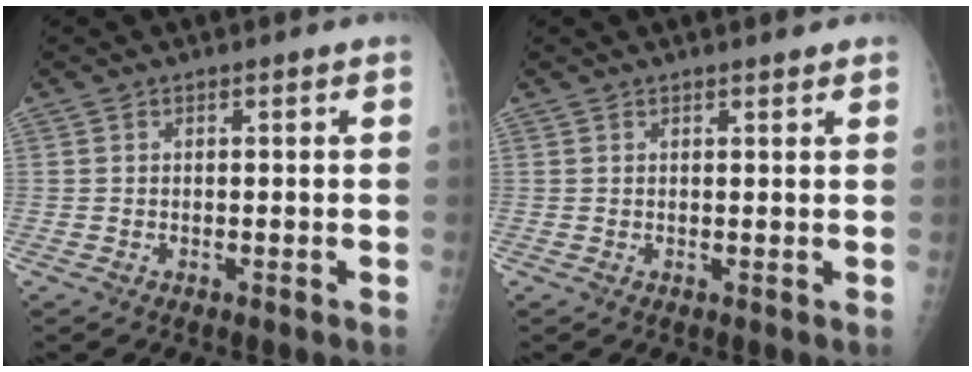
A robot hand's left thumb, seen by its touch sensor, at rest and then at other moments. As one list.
[{"total": 1.5, "force": [1.3, 0.3, 0.7], "torque": [-0.006, -0.003, 0.016]}]